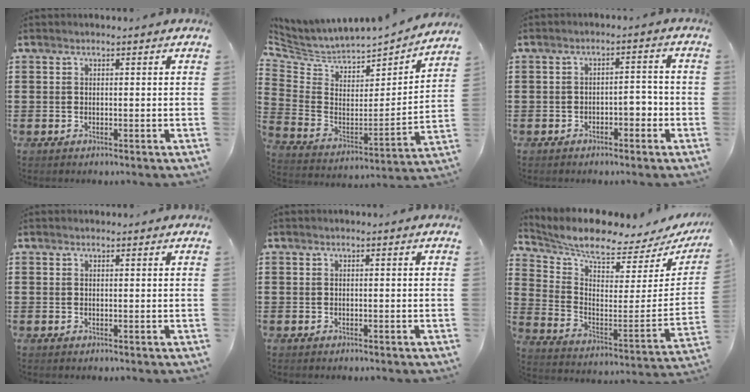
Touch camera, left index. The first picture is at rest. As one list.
[{"total": 4.5, "force": [4.3, 1.3, 0.2], "torque": [-0.038, -0.053, 0.070]}, {"total": 2.6, "force": [-1.6, 1.3, 1.6], "torque": [-0.033, 0.004, -0.035]}, {"total": 0.5, "force": [0.4, 0.3, 0.1], "torque": [-0.003, 0.001, 0.009]}, {"total": 0.0}, {"total": 6.1, "force": [5.4, 0.4, 2.7], "torque": [-0.074, -0.059, 0.086]}]